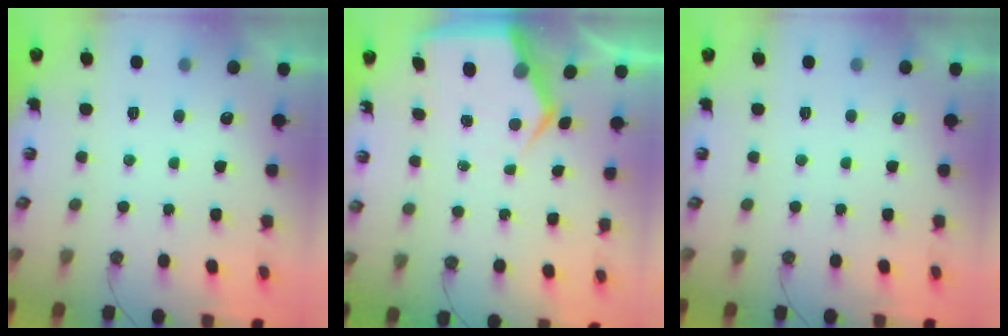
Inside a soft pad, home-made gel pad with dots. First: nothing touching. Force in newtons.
{"total": 7.6, "press": 7.5, "slide": 1.2}
{"total": 0.0}